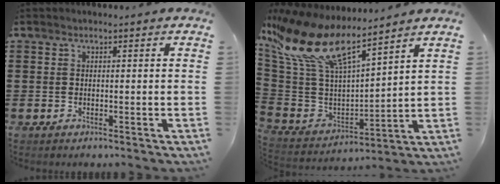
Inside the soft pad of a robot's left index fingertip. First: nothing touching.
{"total": 13.1, "force": [8.7, 3.8, 9.0], "torque": [-0.217, -0.055, 0.148]}